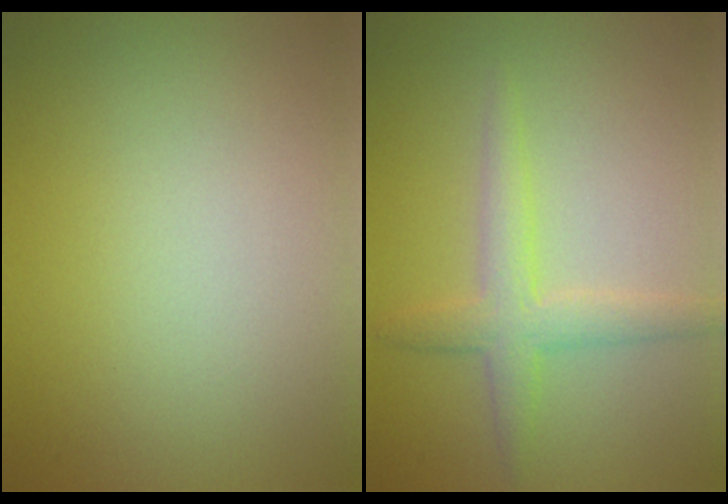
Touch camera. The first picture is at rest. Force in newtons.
{"total": 2.9, "press": 2.9, "slide": 0.1}